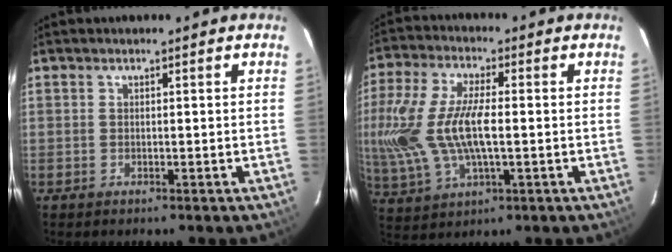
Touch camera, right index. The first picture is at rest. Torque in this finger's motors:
{"motor_torque": [0.62, -0.05, 0.55, 0.21]}